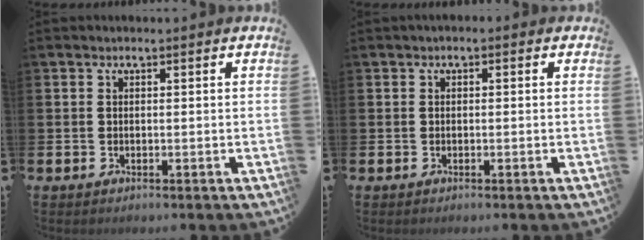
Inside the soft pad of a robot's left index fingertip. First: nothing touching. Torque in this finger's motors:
{"motor_torque": [1.06, -1.08, 0.31, 0.04]}